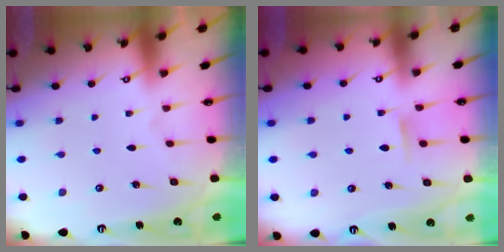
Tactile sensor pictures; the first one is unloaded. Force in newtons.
{"total": 4.8, "press": 4.8, "slide": 0.8}